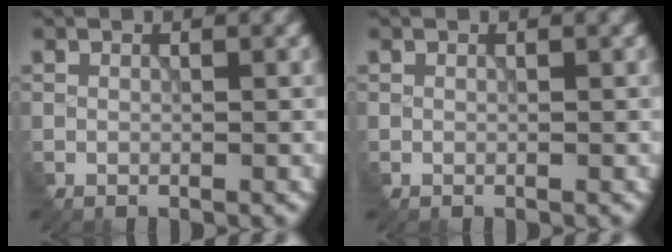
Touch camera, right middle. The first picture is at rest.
{"total": 0.0}